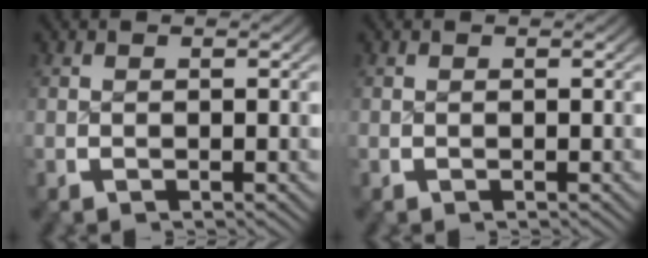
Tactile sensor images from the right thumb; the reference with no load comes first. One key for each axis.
{"total": 0.0}